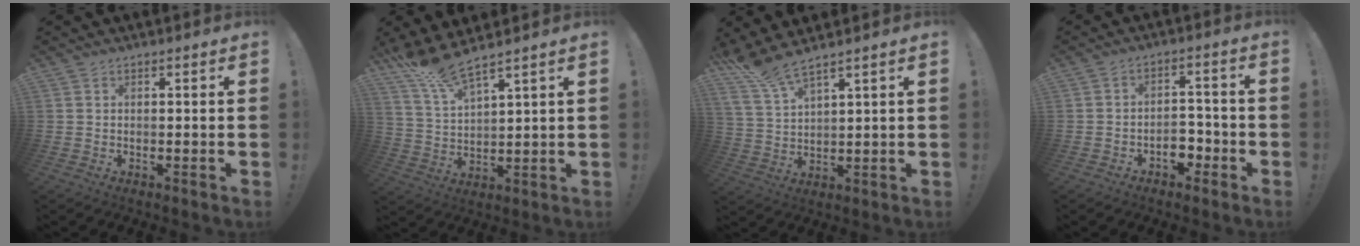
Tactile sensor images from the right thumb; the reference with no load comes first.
{"total": 9.3, "force": [8.2, 0.7, 4.3], "torque": [-0.090, -0.049, 0.147]}
{"total": 7.2, "force": [6.3, 0.7, 3.5], "torque": [-0.075, -0.035, 0.116]}
{"total": 6.4, "force": [-2.9, 4.4, 3.5], "torque": [-0.048, 0.015, -0.049]}